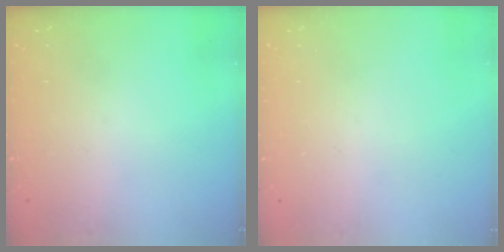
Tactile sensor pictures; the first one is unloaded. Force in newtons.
{"total": 0.0}